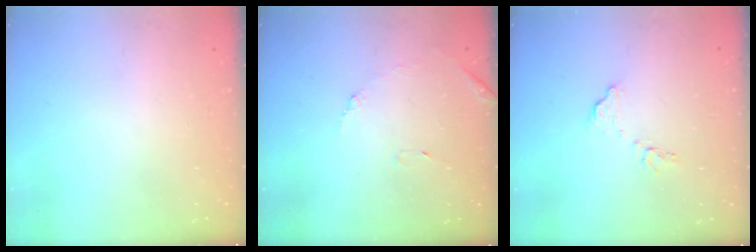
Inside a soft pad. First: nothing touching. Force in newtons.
{"total": 7.4, "press": 7.4, "slide": 0.4}
{"total": 9.8, "press": 9.8, "slide": 0.5}